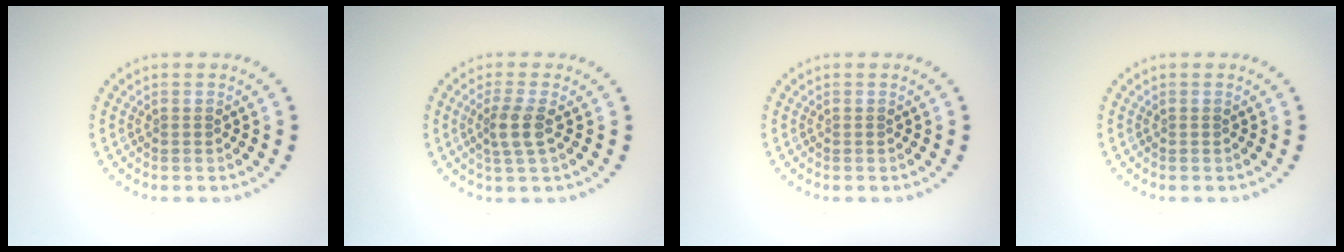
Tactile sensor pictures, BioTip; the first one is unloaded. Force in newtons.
{"total": 2.3, "press": 1.8, "slide": 1.4}
{"total": 0.0}
{"total": 0.0}